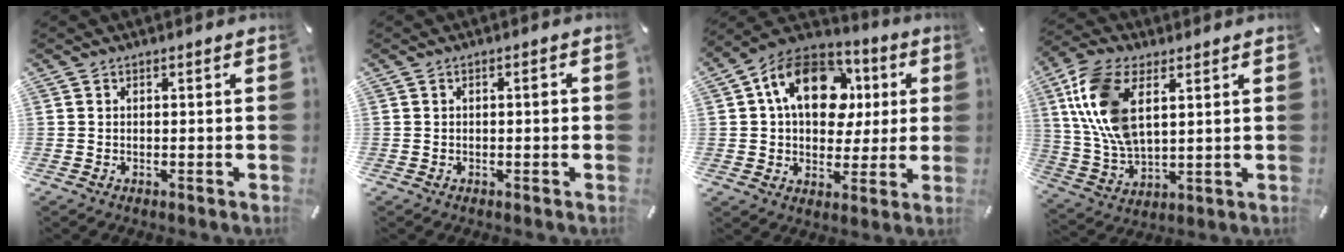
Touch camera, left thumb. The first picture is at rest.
{"total": 1.5, "force": [-0.1, 0.6, 1.3], "torque": [-0.024, 0.004, -0.004]}
{"total": 18.2, "force": [5.3, 12.9, 11.6], "torque": [-0.209, -0.002, 0.096]}
{"total": 13.3, "force": [5.0, 7.4, 9.9], "torque": [-0.242, -0.010, 0.088]}